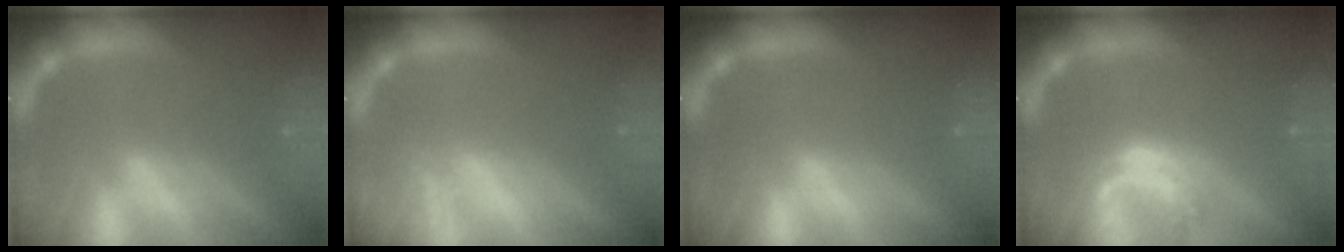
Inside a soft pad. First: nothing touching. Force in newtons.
{"total": 2.0}
{"total": 0.0}
{"total": 3.0}